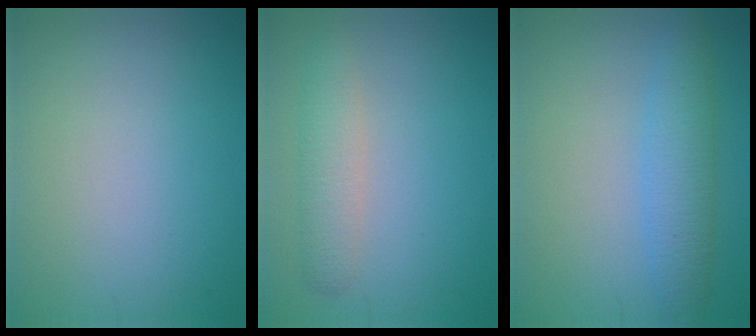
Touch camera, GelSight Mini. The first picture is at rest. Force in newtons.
{"total": 2.7, "press": 2.7, "slide": 0.1}
{"total": 3.6, "press": 3.6, "slide": 0.2}